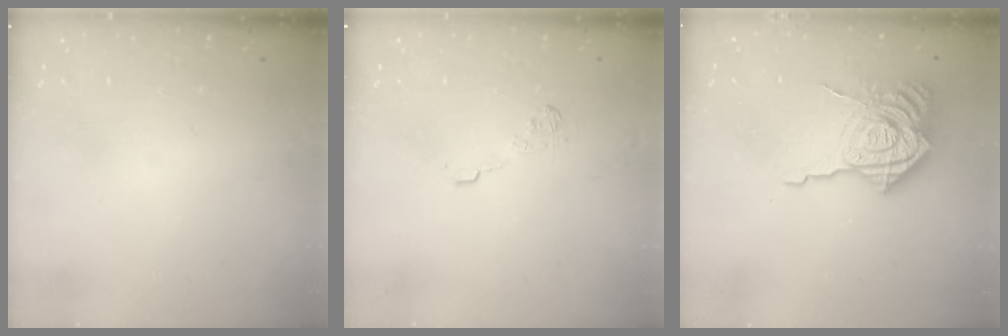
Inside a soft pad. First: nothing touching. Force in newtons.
{"total": 8.7, "press": 8.6, "slide": 1.3}
{"total": 20.1, "press": 20.0, "slide": 2.1}